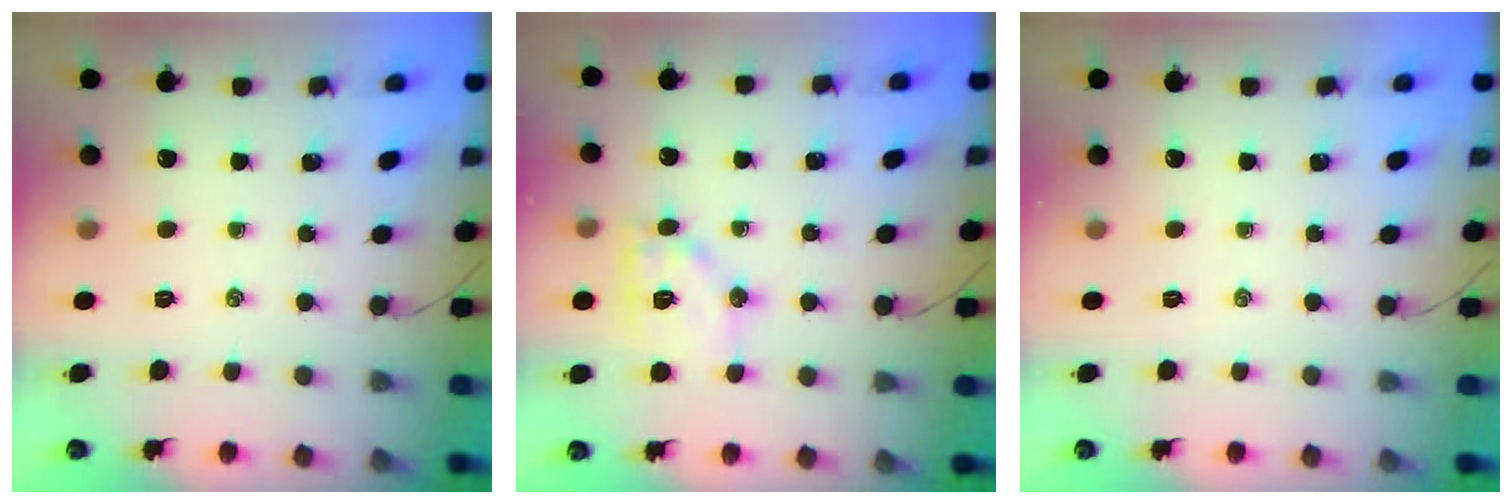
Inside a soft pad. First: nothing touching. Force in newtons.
{"total": 10.9, "press": 10.9, "slide": 0.6}
{"total": 0.0}